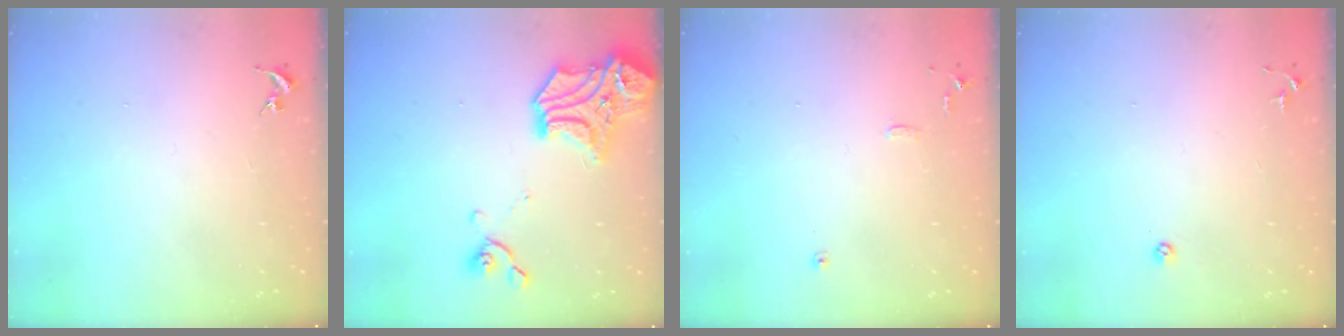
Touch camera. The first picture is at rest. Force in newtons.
{"total": 18.6, "press": 18.5, "slide": 1.4}
{"total": 7.3, "press": 7.3, "slide": 0.6}
{"total": 3.2, "press": 3.1, "slide": 0.8}